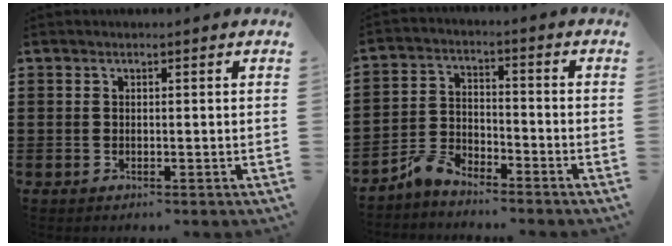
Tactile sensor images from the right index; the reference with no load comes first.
{"total": 4.8, "force": [-4.4, 1.5, 1.3], "torque": [-0.037, 0.012, -0.092]}